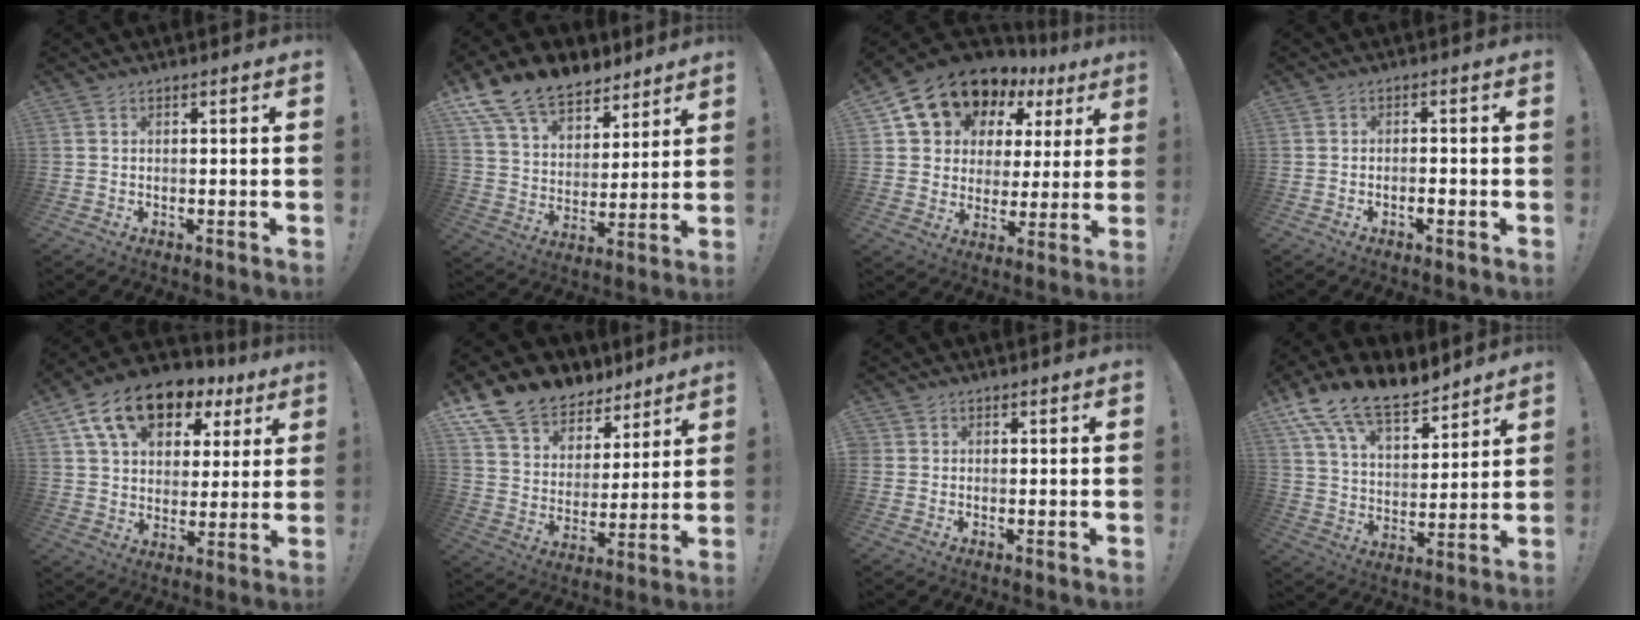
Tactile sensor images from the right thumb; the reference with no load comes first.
{"total": 15.4, "force": [11.2, 8.9, 5.6], "torque": [-0.100, -0.076, 0.212]}
{"total": 14.9, "force": [10.1, 9.4, 5.4], "torque": [-0.092, -0.073, 0.198]}
{"total": 1.8, "force": [-1.2, 0.7, 1.1], "torque": [-0.015, -0.001, -0.020]}
{"total": 16.0, "force": [9.1, 9.9, 8.6], "torque": [-0.145, -0.043, 0.167]}
{"total": 12.8, "force": [9.9, 7.5, 3.1], "torque": [-0.063, -0.077, 0.187]}
{"total": 0.8, "force": [0.1, 0.8, 0.2], "torque": [-0.006, 0.003, 0.003]}
{"total": 15.7, "force": [11.9, 6.9, 7.7], "torque": [-0.139, -0.083, 0.218]}